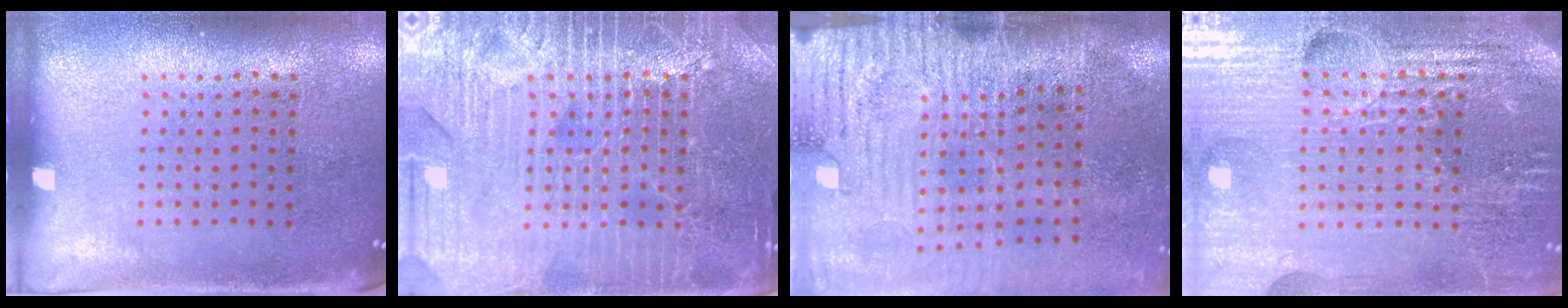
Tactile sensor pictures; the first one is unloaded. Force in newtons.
{"total": 5.1, "press": 5.0, "slide": 0.6}
{"total": 4.8, "press": 4.0, "slide": 2.6}
{"total": 5.8, "press": 5.2, "slide": 2.6}